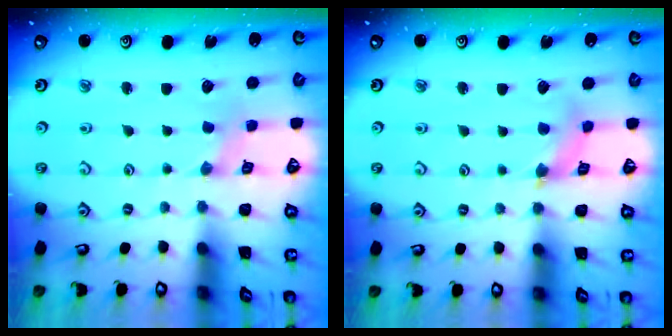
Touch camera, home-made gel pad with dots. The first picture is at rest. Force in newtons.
{"total": 4.9, "press": 4.8, "slide": 0.6}